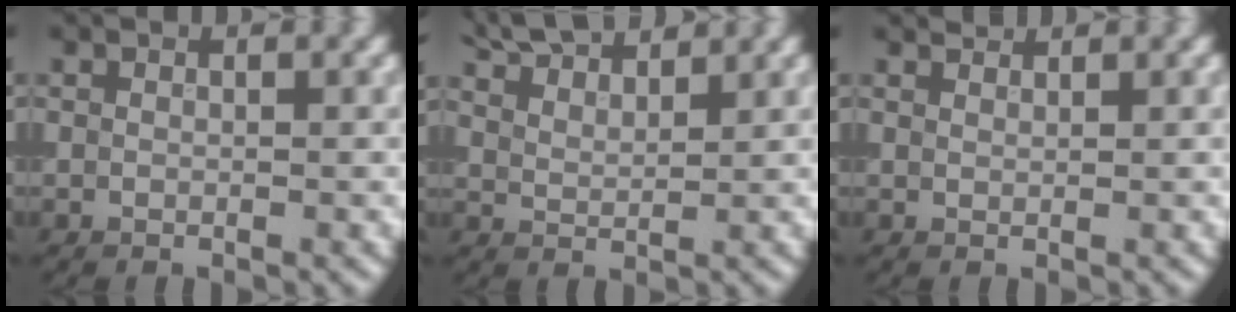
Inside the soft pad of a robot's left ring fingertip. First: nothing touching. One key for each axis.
{"total": 5.0, "fx": 4.6, "fy": 1.0, "fz": 1.7, "tx": -0.035, "ty": 0.014, "tz": 0.074}
{"total": 1.1, "fx": 1.1, "fy": 0.1, "fz": 0.2, "tx": -0.005, "ty": -0.002, "tz": 0.014}